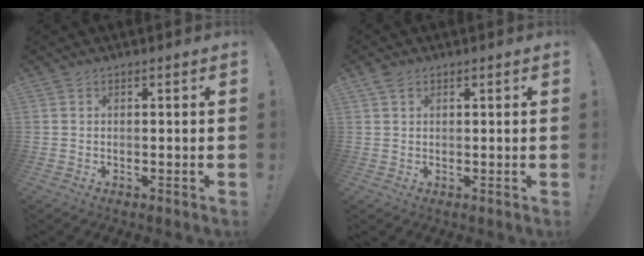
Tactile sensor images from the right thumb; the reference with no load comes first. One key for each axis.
{"total": 2.2, "fx": 1.4, "fy": 1.5, "fz": 0.9, "tx": -0.018, "ty": 0.001, "tz": 0.027}